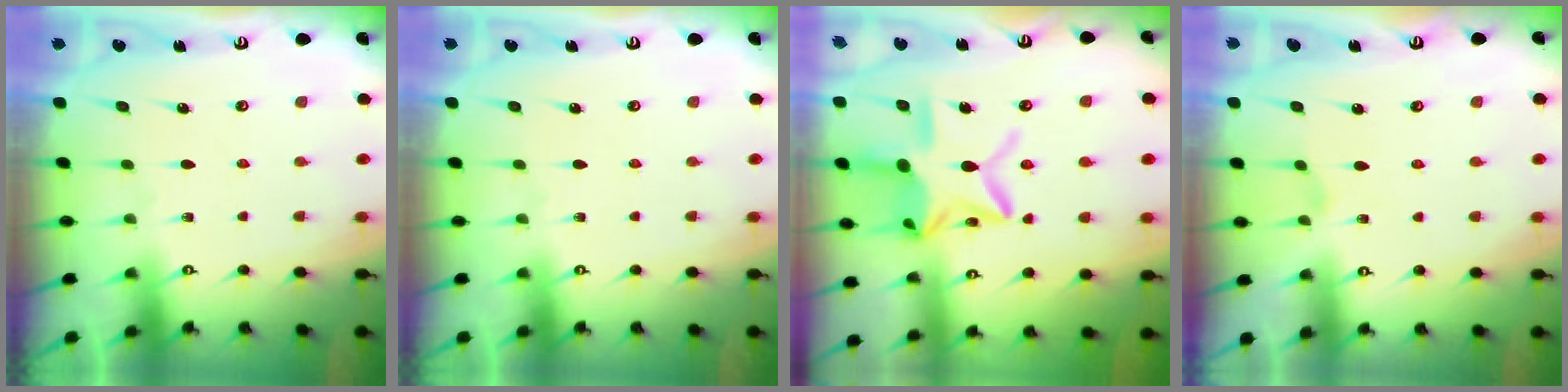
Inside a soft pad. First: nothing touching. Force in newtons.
{"total": 0.0}
{"total": 17.1, "press": 17.1, "slide": 1.2}
{"total": 0.7, "press": 0.6, "slide": 0.2}